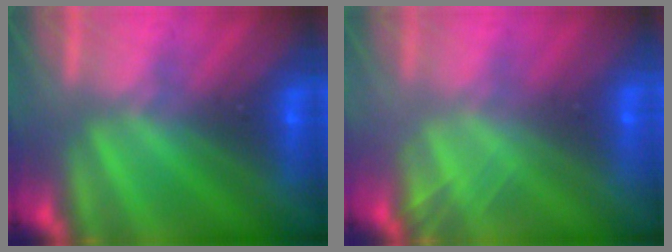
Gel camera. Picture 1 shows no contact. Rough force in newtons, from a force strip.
{"total": 2.0}